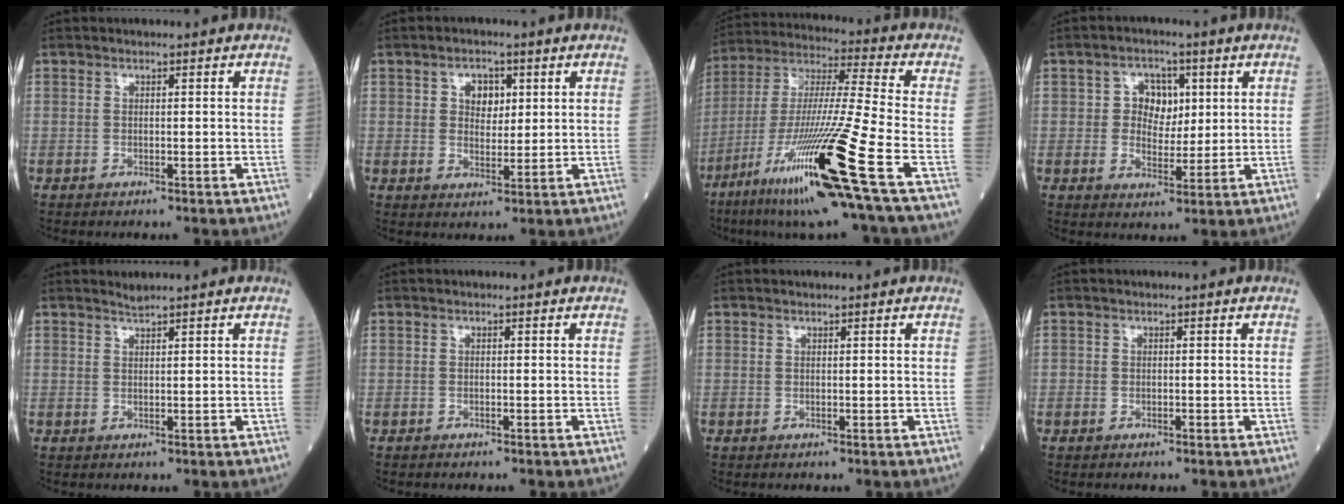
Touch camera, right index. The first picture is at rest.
{"total": 5.6, "force": [1.8, 3.8, 3.6], "torque": [-0.073, 0.014, 0.036]}
{"total": 24.0, "force": [-11.6, -0.7, 21.0], "torque": [-0.400, -0.058, -0.217]}
{"total": 6.6, "force": [1.4, 5.0, 4.0], "torque": [-0.077, 0.017, 0.029]}
{"total": 1.0, "force": [1.0, 0.0, 0.1], "torque": [-0.008, 0.008, 0.023]}
{"total": 1.4, "force": [-1.0, 0.7, 0.7], "torque": [-0.021, -0.003, -0.012]}
{"total": 0.0}
{"total": 1.5, "force": [-0.6, 1.1, 0.7], "torque": [-0.037, 0.006, -0.010]}